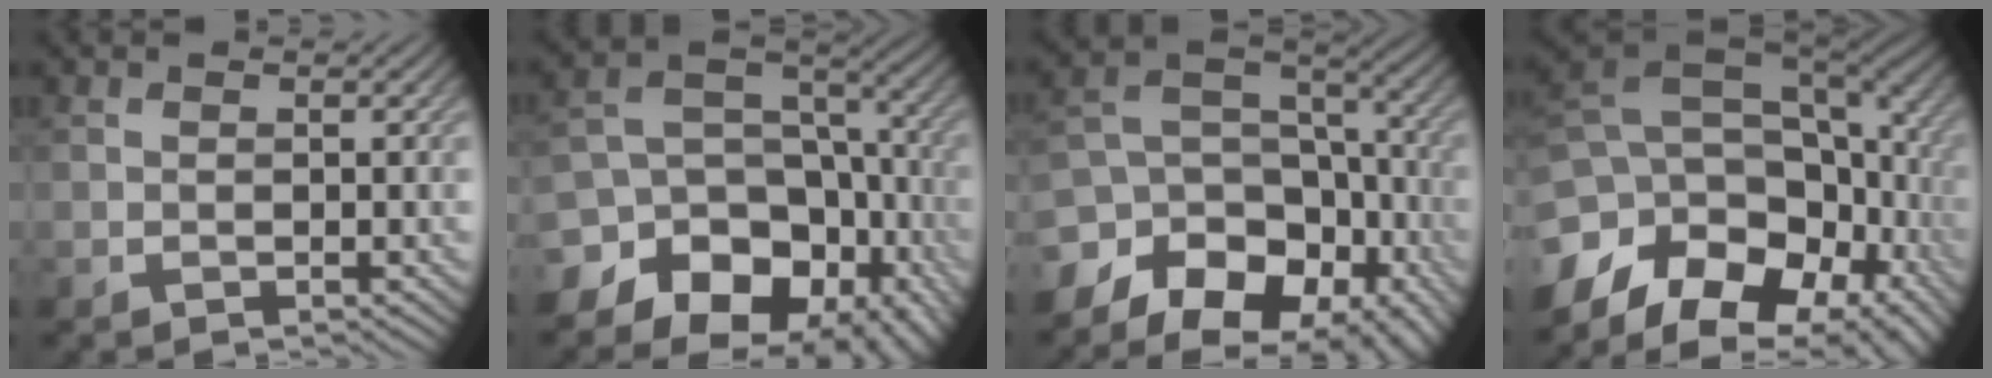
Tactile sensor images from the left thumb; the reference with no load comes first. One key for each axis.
{"total": 16.0, "fx": -9.1, "fy": 10.9, "fz": 7.3, "tx": -0.157, "ty": -0.027, "tz": -0.121}
{"total": 14.8, "fx": -8.6, "fy": 9.4, "fz": 7.7, "tx": -0.164, "ty": -0.026, "tz": -0.109}
{"total": 17.0, "fx": -5.7, "fy": 11.5, "fz": 11.1, "tx": -0.244, "ty": -0.026, "tz": -0.064}